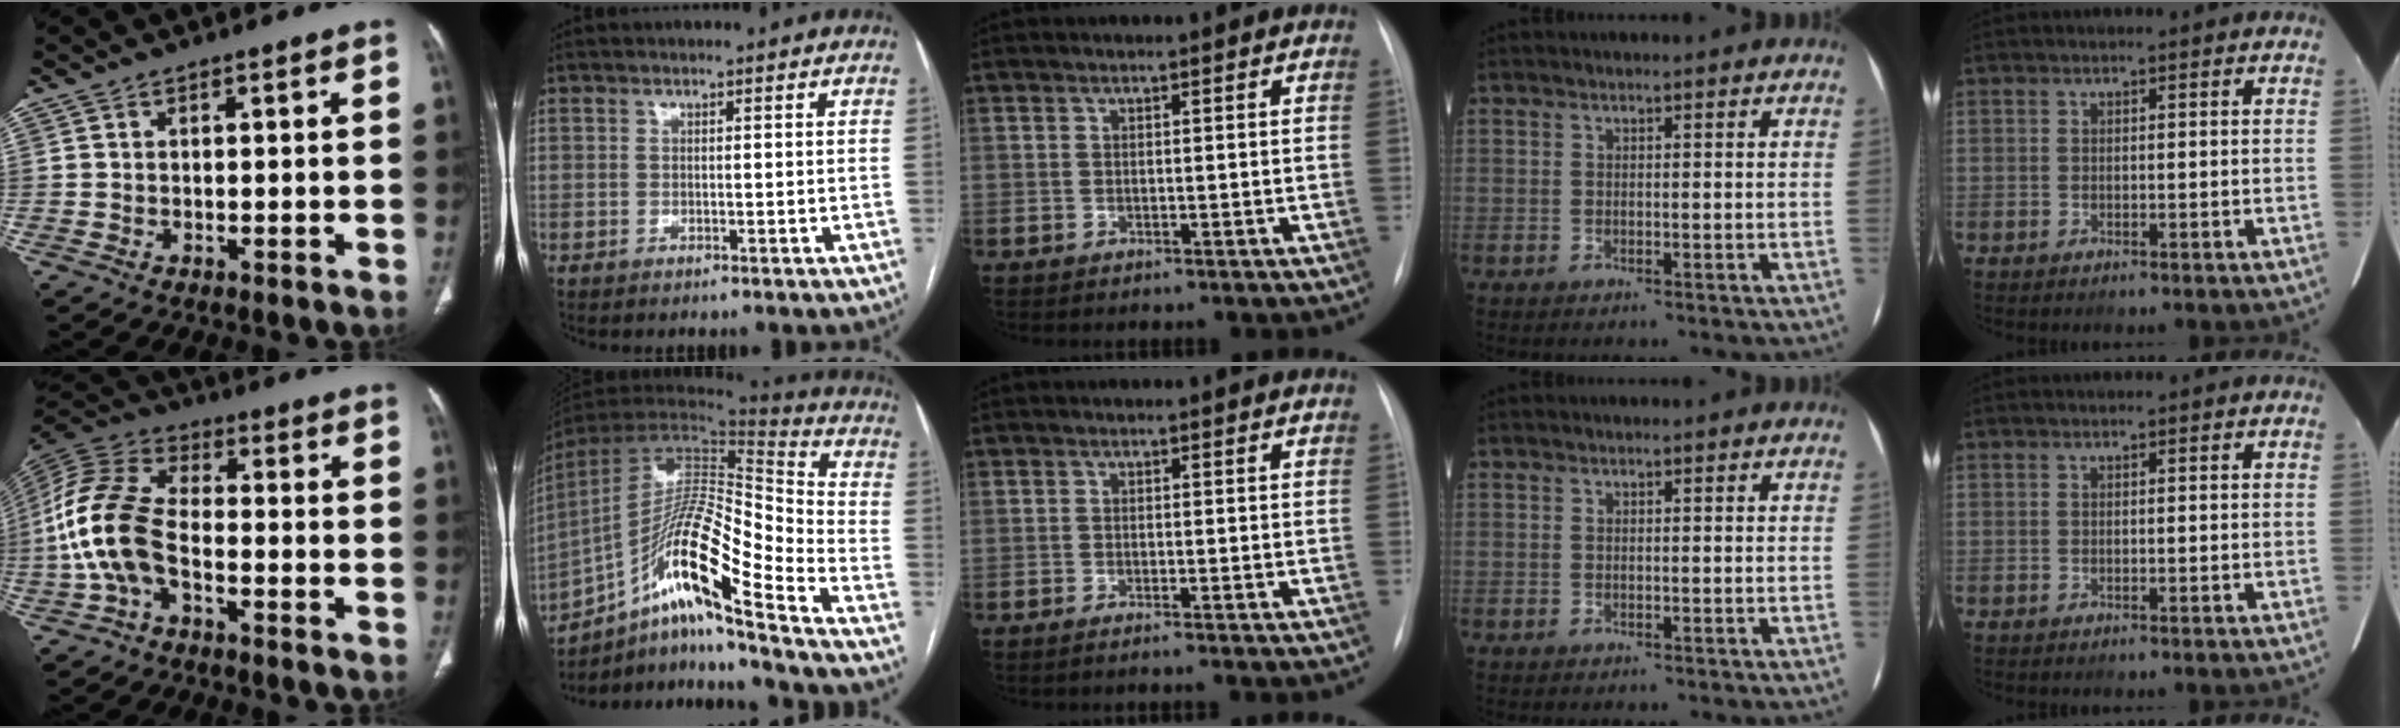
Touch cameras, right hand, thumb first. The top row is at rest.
{"thumb": {"total": 13.8, "force": [-3.5, 7.9, 10.8], "torque": [-0.238, 0.035, -0.074]}, "index": {"total": 19.5, "force": [-11.8, 0.8, 15.5], "torque": [-0.298, 0.003, -0.215]}, "middle": {"total": 1.2, "force": [-0.9, -0.4, 0.7], "torque": [-0.015, -0.002, -0.014]}}